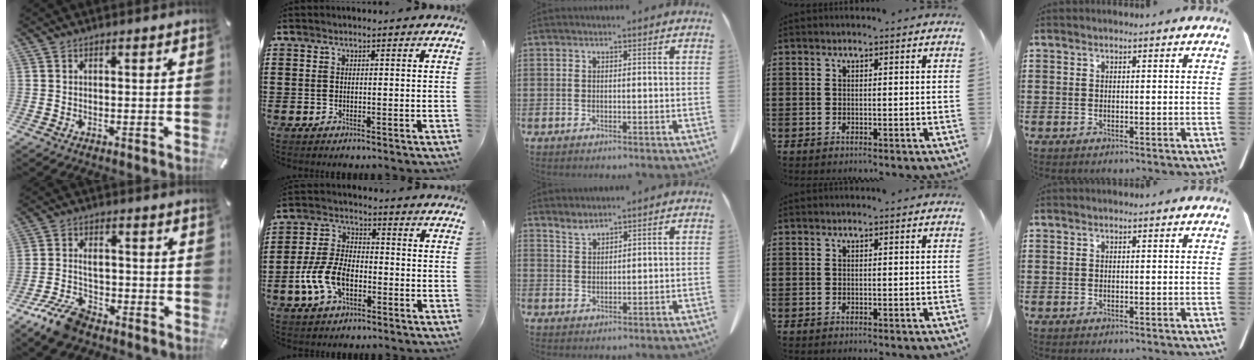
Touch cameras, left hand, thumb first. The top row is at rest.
{"thumb": {"total": 8.7, "force": [-4.7, 5.1, 5.3], "torque": [-0.112, 0.023, -0.086]}, "index": {"total": 8.4, "force": [-3.3, 4.7, 6.2], "torque": [-0.151, 0.000, -0.068]}, "middle": {"total": 2.0, "force": [2.0, 0.1, 0.4], "torque": [-0.014, -0.005, 0.040]}}